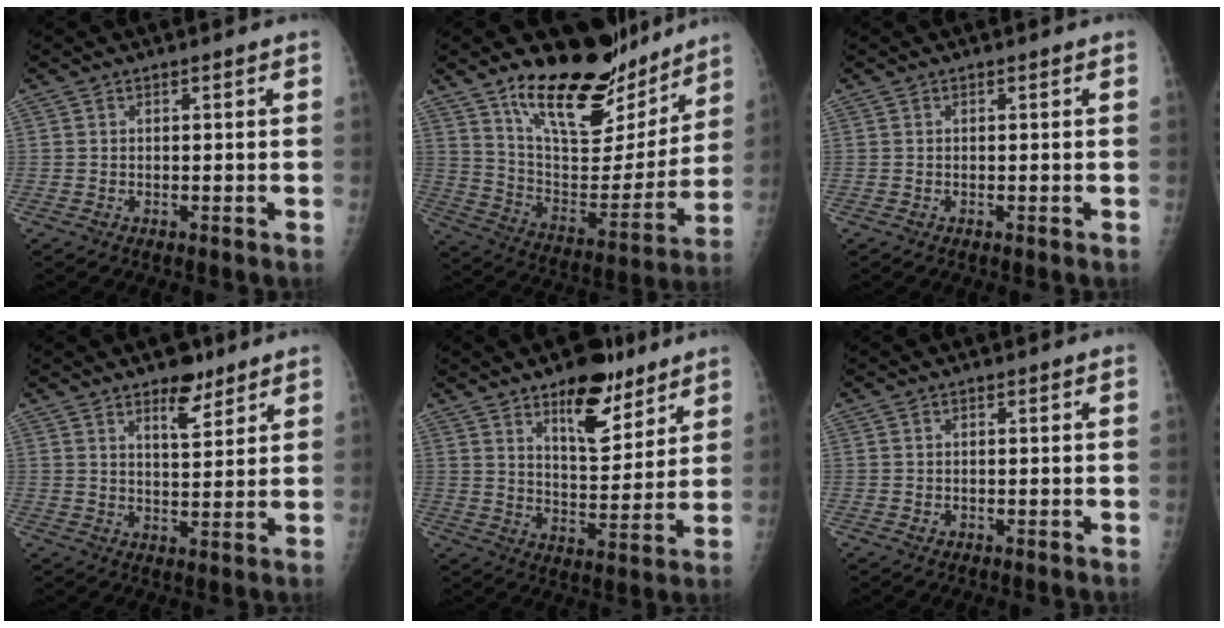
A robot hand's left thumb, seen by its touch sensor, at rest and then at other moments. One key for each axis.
{"total": 24.0, "fx": 17.6, "fy": 10.0, "fz": 12.9, "tx": -0.148, "ty": -0.096, "tz": 0.290}
{"total": 0.0}
{"total": 6.3, "fx": 4.3, "fy": 2.6, "fz": 3.8, "tx": -0.040, "ty": -0.029, "tz": 0.066}
{"total": 13.2, "fx": 8.4, "fy": 5.8, "fz": 8.3, "tx": -0.088, "ty": -0.054, "tz": 0.131}
{"total": 0.8, "fx": -0.2, "fy": 0.7, "fz": 0.4, "tx": -0.003, "ty": 0.001, "tz": -0.001}